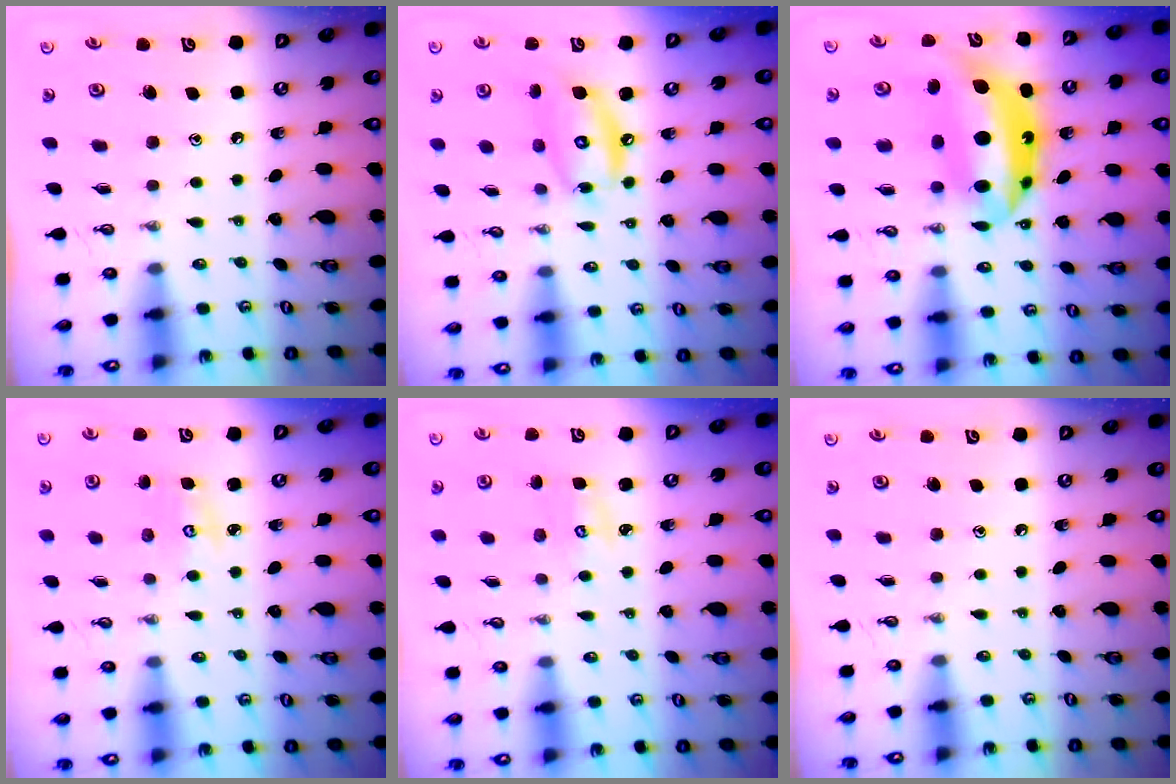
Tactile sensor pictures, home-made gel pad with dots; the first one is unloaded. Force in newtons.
{"total": 11.5, "press": 11.5, "slide": 0.8}
{"total": 15.1, "press": 15.0, "slide": 2.0}
{"total": 2.8, "press": 2.8, "slide": 0.3}
{"total": 2.0, "press": 2.0, "slide": 0.1}
{"total": 0.0}